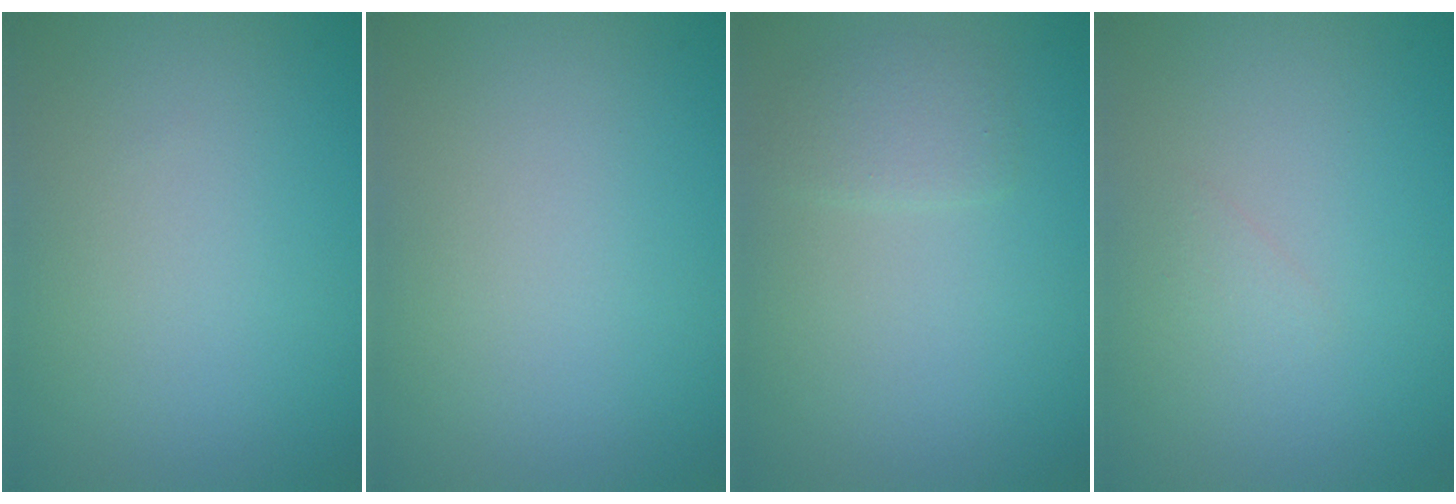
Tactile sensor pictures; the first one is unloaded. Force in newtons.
{"total": 0.0}
{"total": 1.5, "press": 1.5, "slide": 0.0}
{"total": 0.6, "press": 0.6, "slide": 0.0}